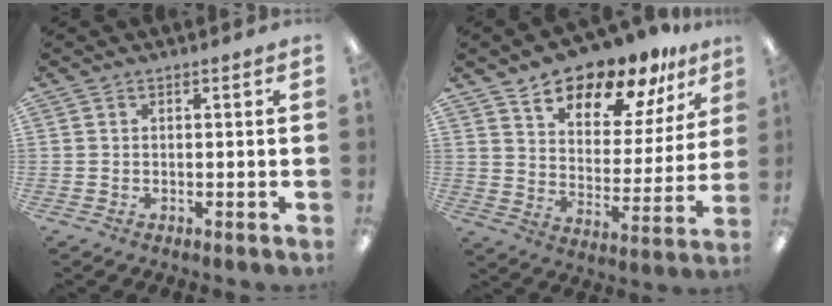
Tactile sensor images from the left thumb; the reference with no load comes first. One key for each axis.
{"total": 14.9, "fx": 12.7, "fy": 5.7, "fz": 5.3, "tx": -0.095, "ty": -0.090, "tz": 0.226}